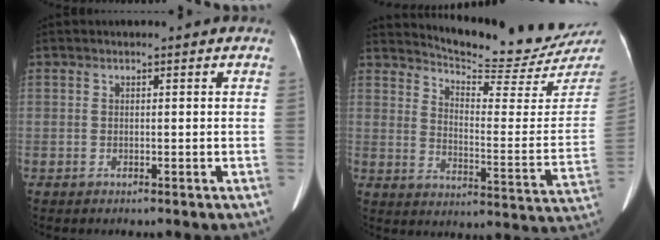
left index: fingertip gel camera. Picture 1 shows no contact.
{"total": 19.9, "force": [19.4, 1.3, 4.4], "torque": [-0.071, -0.101, 0.238]}